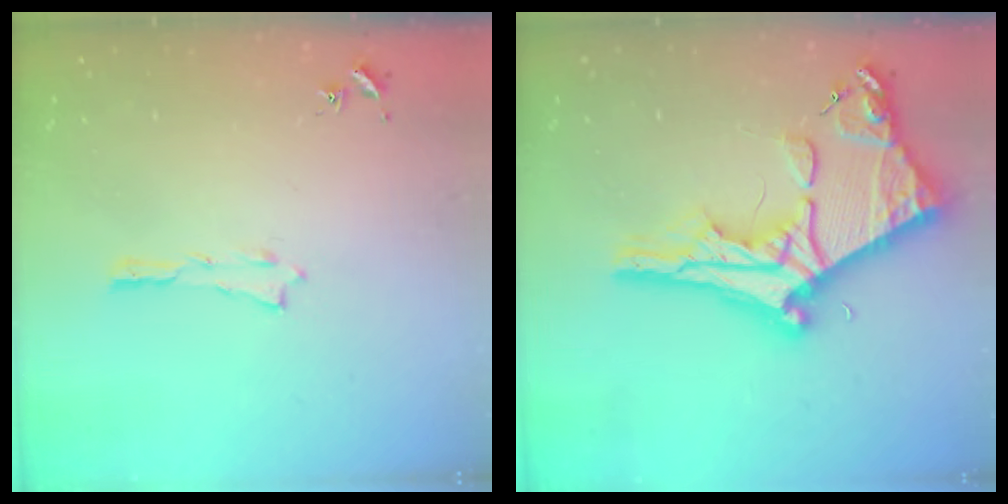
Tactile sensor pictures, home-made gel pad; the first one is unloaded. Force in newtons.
{"total": 11.4, "press": 11.3, "slide": 1.2}